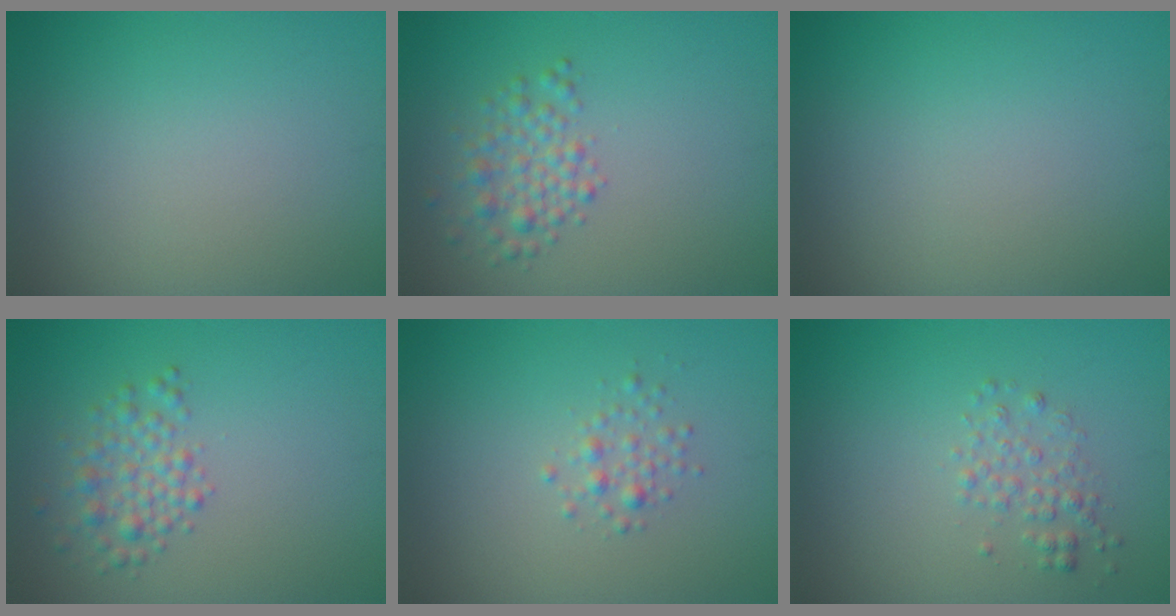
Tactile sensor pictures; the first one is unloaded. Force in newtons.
{"total": 2.6, "press": 2.6, "slide": 0.1}
{"total": 0.0}
{"total": 2.6, "press": 2.6, "slide": 0.1}
{"total": 1.3, "press": 1.3, "slide": 0.0}
{"total": 1.7, "press": 1.7, "slide": 0.0}